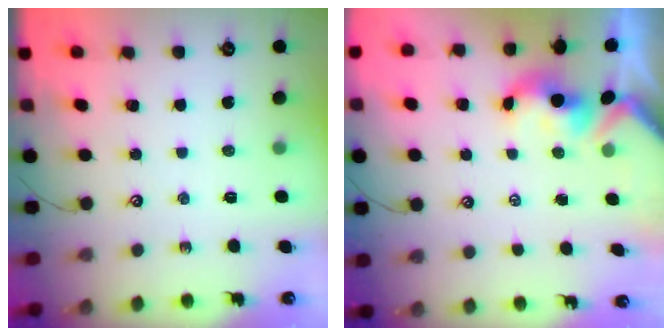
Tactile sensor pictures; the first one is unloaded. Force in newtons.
{"total": 1.5, "press": 1.3, "slide": 0.7}